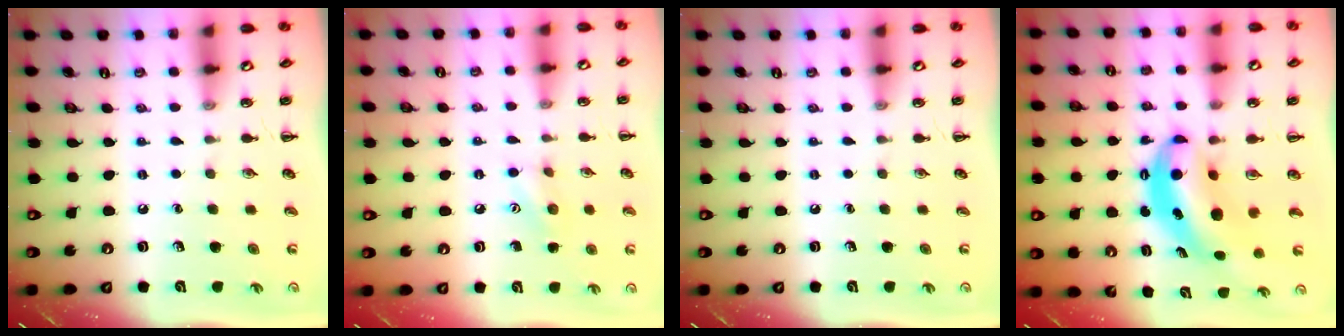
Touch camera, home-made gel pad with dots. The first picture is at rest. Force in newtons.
{"total": 8.2, "press": 8.1, "slide": 1.6}
{"total": 0.0}
{"total": 8.2, "press": 8.1, "slide": 1.7}